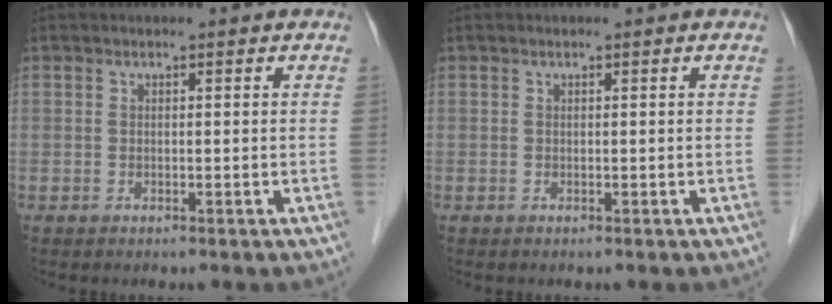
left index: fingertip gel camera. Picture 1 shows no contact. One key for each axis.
{"total": 0.0}